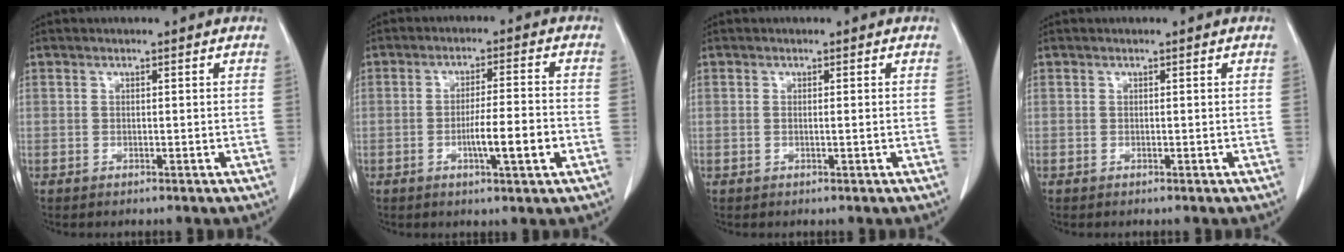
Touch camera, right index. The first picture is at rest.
{"total": 7.7, "force": [-2.4, 0.7, 7.3], "torque": [-0.120, 0.002, -0.037]}
{"total": 1.4, "force": [-0.1, 0.4, 1.4], "torque": [-0.037, 0.007, 0.004]}
{"total": 0.0}